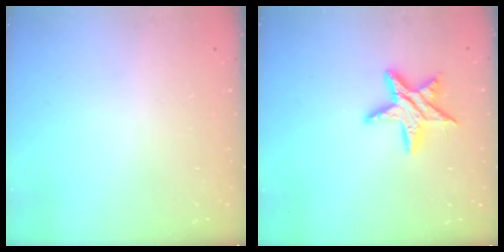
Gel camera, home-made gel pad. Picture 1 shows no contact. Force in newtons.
{"total": 11.6, "press": 11.5, "slide": 0.7}